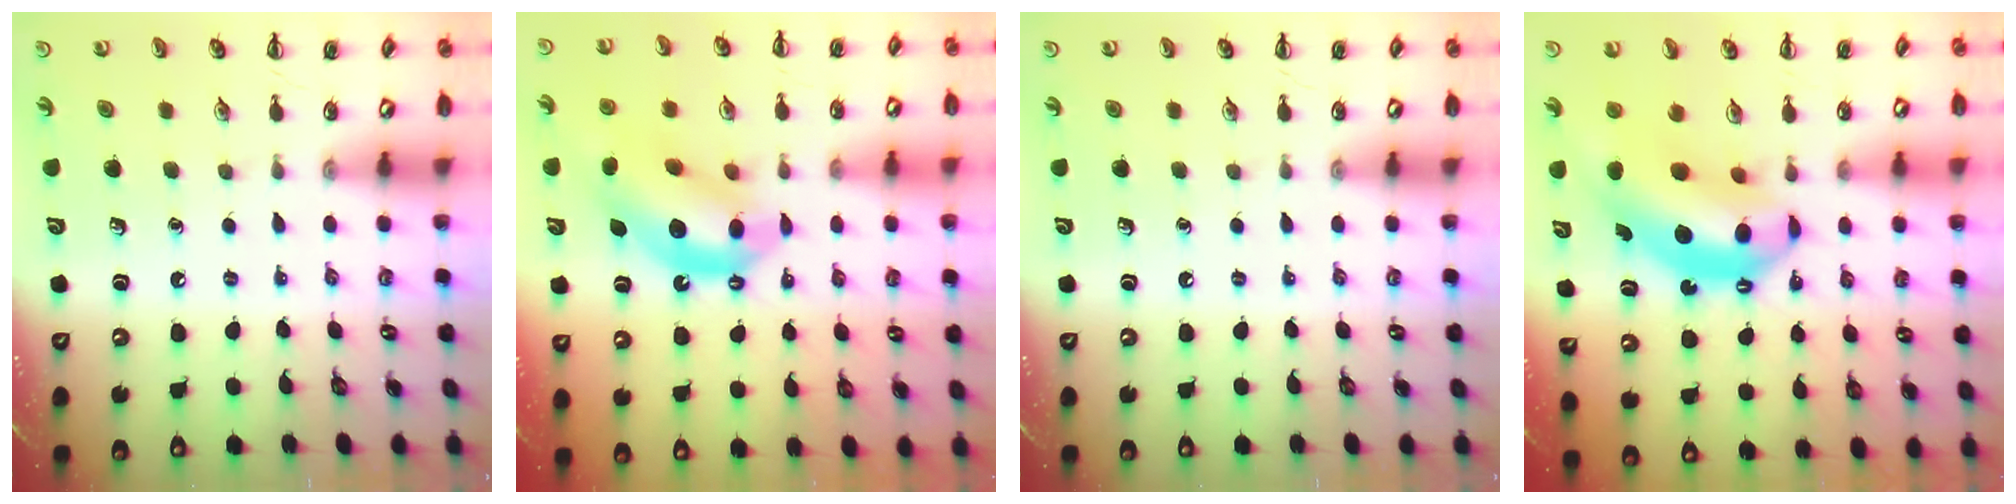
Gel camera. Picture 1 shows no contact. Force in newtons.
{"total": 12.0, "press": 11.5, "slide": 3.3}
{"total": 0.0}
{"total": 11.8, "press": 11.3, "slide": 3.3}